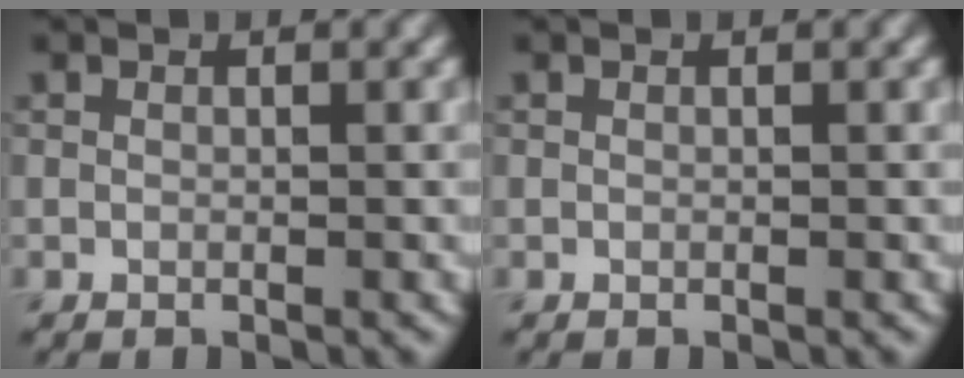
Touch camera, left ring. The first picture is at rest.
{"total": 0.0}